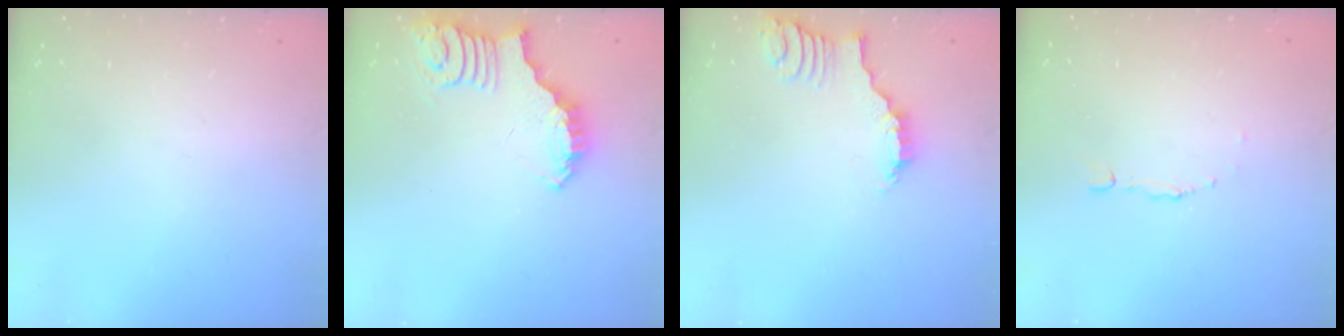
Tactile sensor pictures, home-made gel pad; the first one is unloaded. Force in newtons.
{"total": 2.6, "press": 2.5, "slide": 0.5}
{"total": 2.2, "press": 2.1, "slide": 0.4}
{"total": 1.7, "press": 1.7, "slide": 0.2}